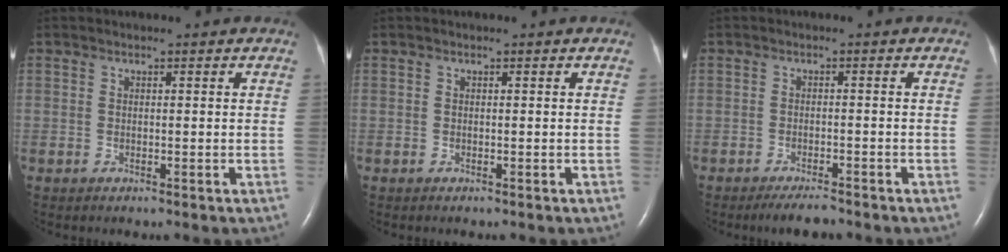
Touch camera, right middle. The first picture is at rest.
{"total": 0.0}
{"total": 3.2, "force": [-2.8, 0.3, 1.5], "torque": [-0.034, -0.010, -0.044]}